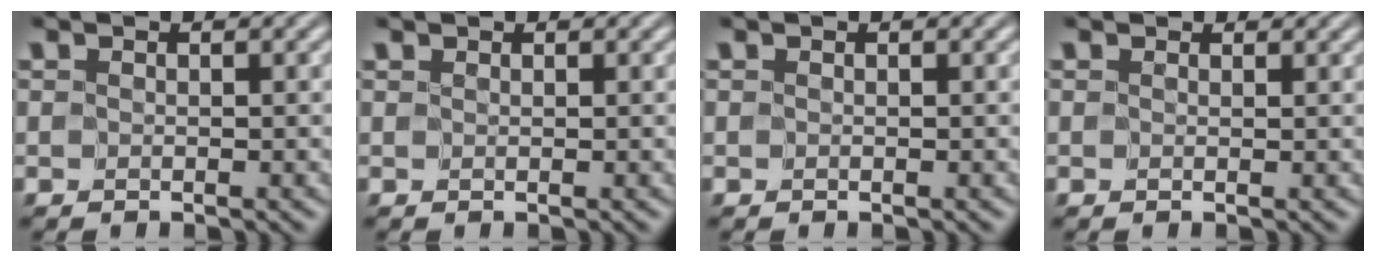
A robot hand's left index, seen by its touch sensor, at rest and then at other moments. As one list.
[{"total": 0.6, "force": [0.6, 0.3, 0.1], "torque": [-0.008, 0.009, 0.007]}, {"total": 0.0}, {"total": 1.6, "force": [1.3, 0.7, 0.7], "torque": [-0.019, 0.011, 0.012]}]